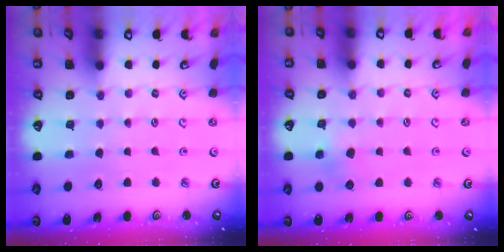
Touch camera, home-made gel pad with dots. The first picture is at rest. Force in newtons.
{"total": 4.5, "press": 4.3, "slide": 1.2}